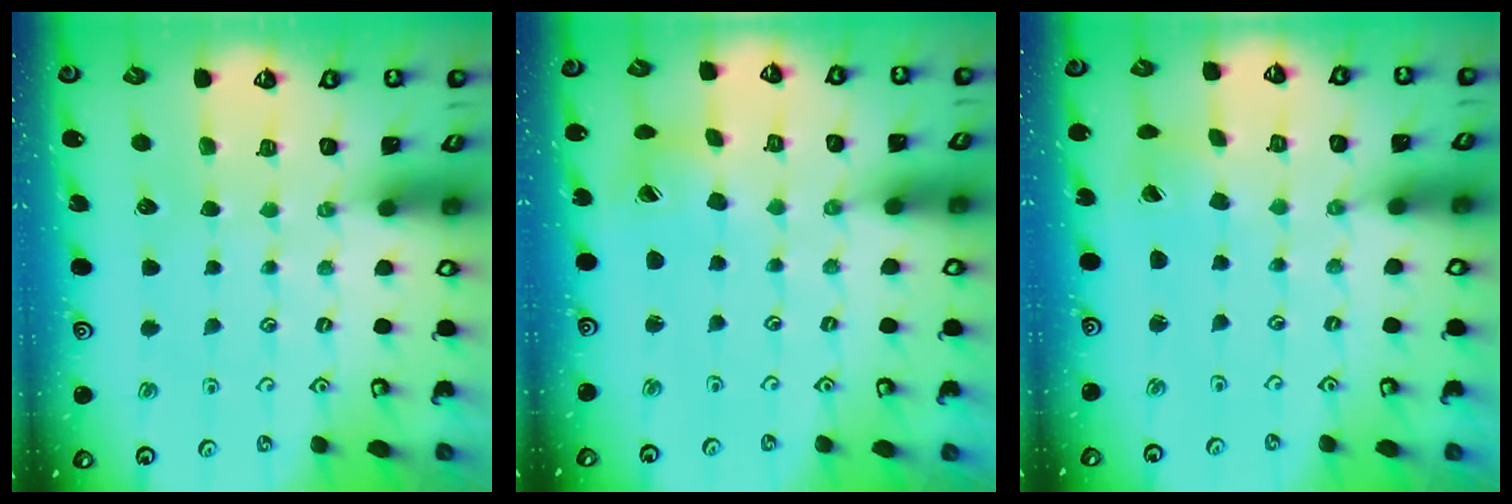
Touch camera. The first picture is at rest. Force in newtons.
{"total": 5.4, "press": 5.4, "slide": 0.5}
{"total": 1.2, "press": 1.1, "slide": 0.2}